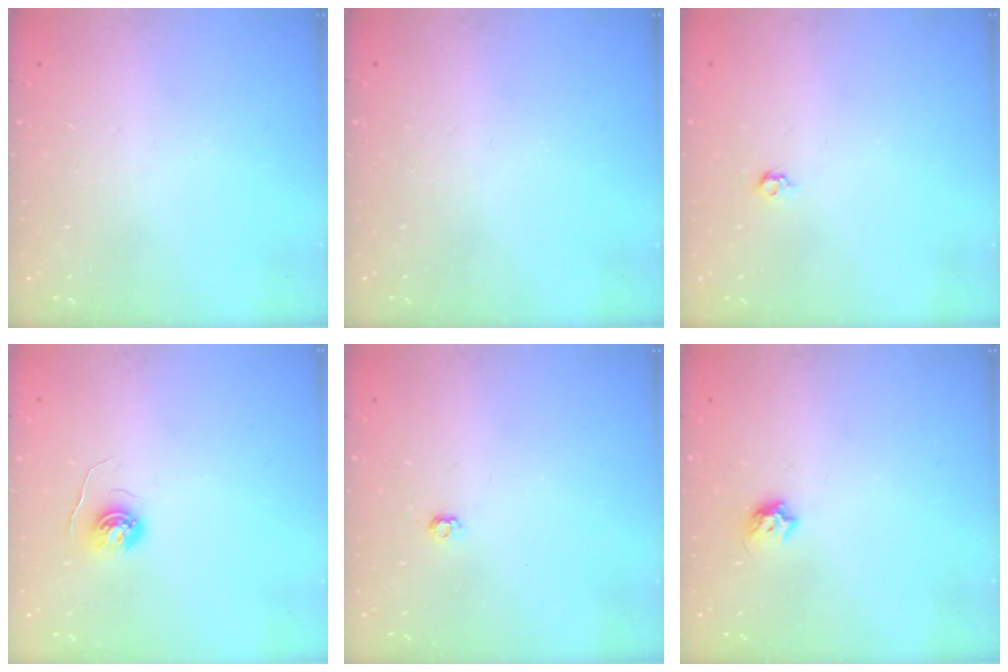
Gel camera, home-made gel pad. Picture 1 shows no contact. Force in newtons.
{"total": 0.0}
{"total": 4.0, "press": 3.9, "slide": 0.7}
{"total": 5.0, "press": 5.0, "slide": 0.4}
{"total": 3.9, "press": 3.8, "slide": 0.5}
{"total": 5.2, "press": 5.1, "slide": 1.0}